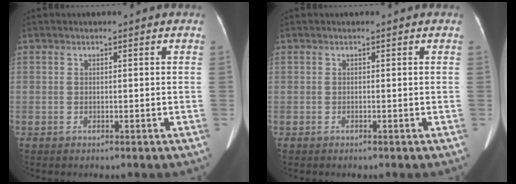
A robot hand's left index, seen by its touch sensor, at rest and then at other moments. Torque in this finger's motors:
{"motor_torque": [0.10, -0.01, 0.04, 0.02]}